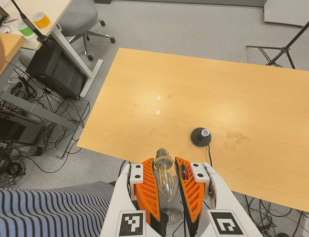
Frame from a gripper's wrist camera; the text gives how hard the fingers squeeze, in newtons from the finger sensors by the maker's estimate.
{"total": 24.2, "left": 27.3, "right": 21.1}